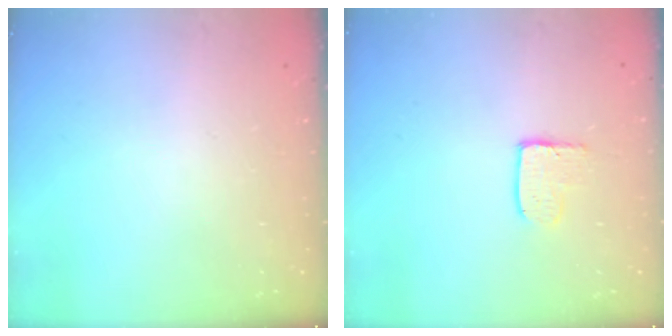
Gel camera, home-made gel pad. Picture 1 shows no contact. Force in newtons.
{"total": 3.6, "press": 3.6, "slide": 0.3}